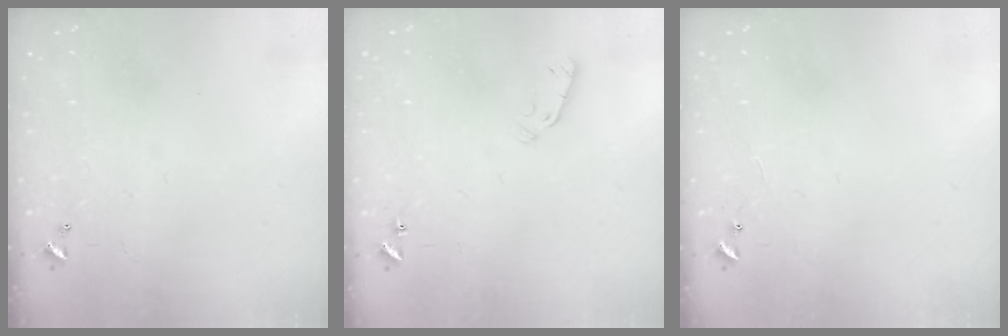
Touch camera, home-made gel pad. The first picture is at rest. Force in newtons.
{"total": 4.1, "press": 4.1, "slide": 0.6}
{"total": 5.1, "press": 5.0, "slide": 0.3}